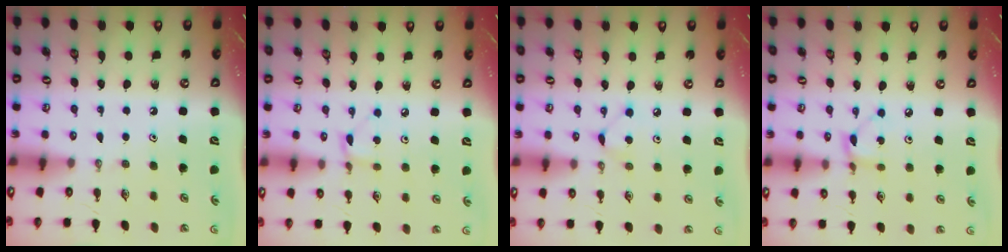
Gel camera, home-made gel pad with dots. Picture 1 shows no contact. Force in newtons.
{"total": 2.6, "press": 2.6, "slide": 0.1}
{"total": 5.1, "press": 5.1, "slide": 0.4}
{"total": 2.8, "press": 2.8, "slide": 0.1}